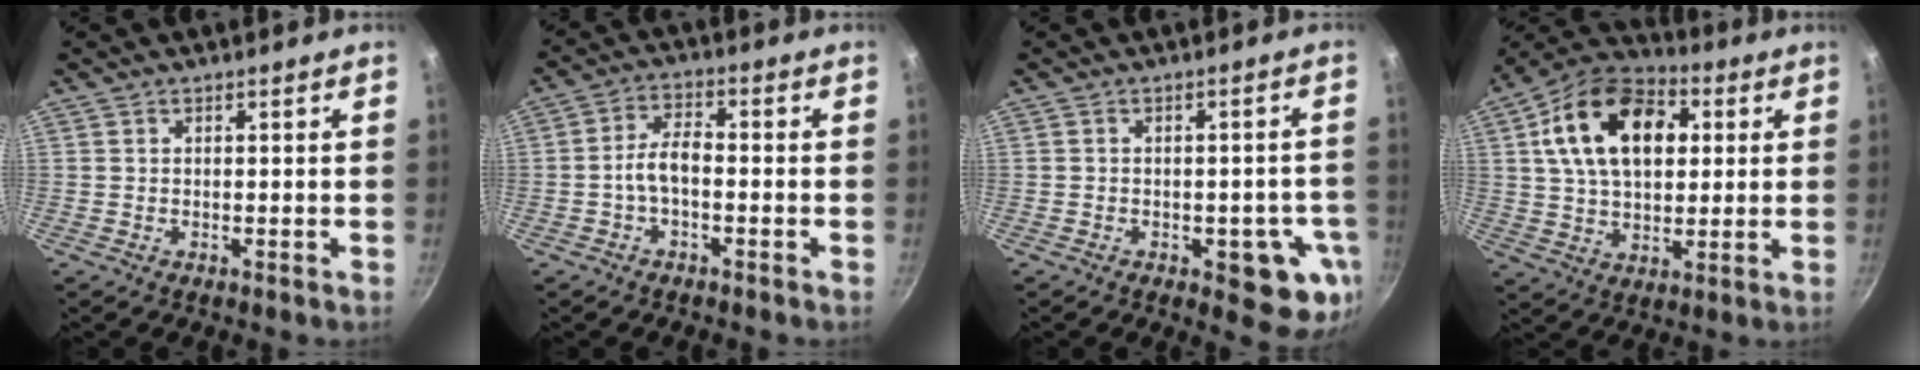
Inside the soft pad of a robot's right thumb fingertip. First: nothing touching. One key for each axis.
{"total": 5.2, "fx": -1.6, "fy": 2.6, "fz": 4.3, "tx": -0.080, "ty": 0.029, "tz": -0.036}
{"total": 10.0, "fx": -3.3, "fy": 4.7, "fz": 8.2, "tx": -0.051, "ty": 0.005, "tz": -0.039}
{"total": 19.3, "fx": 4.8, "fy": 12.5, "fz": 13.9, "tx": -0.209, "ty": 0.012, "tz": 0.068}